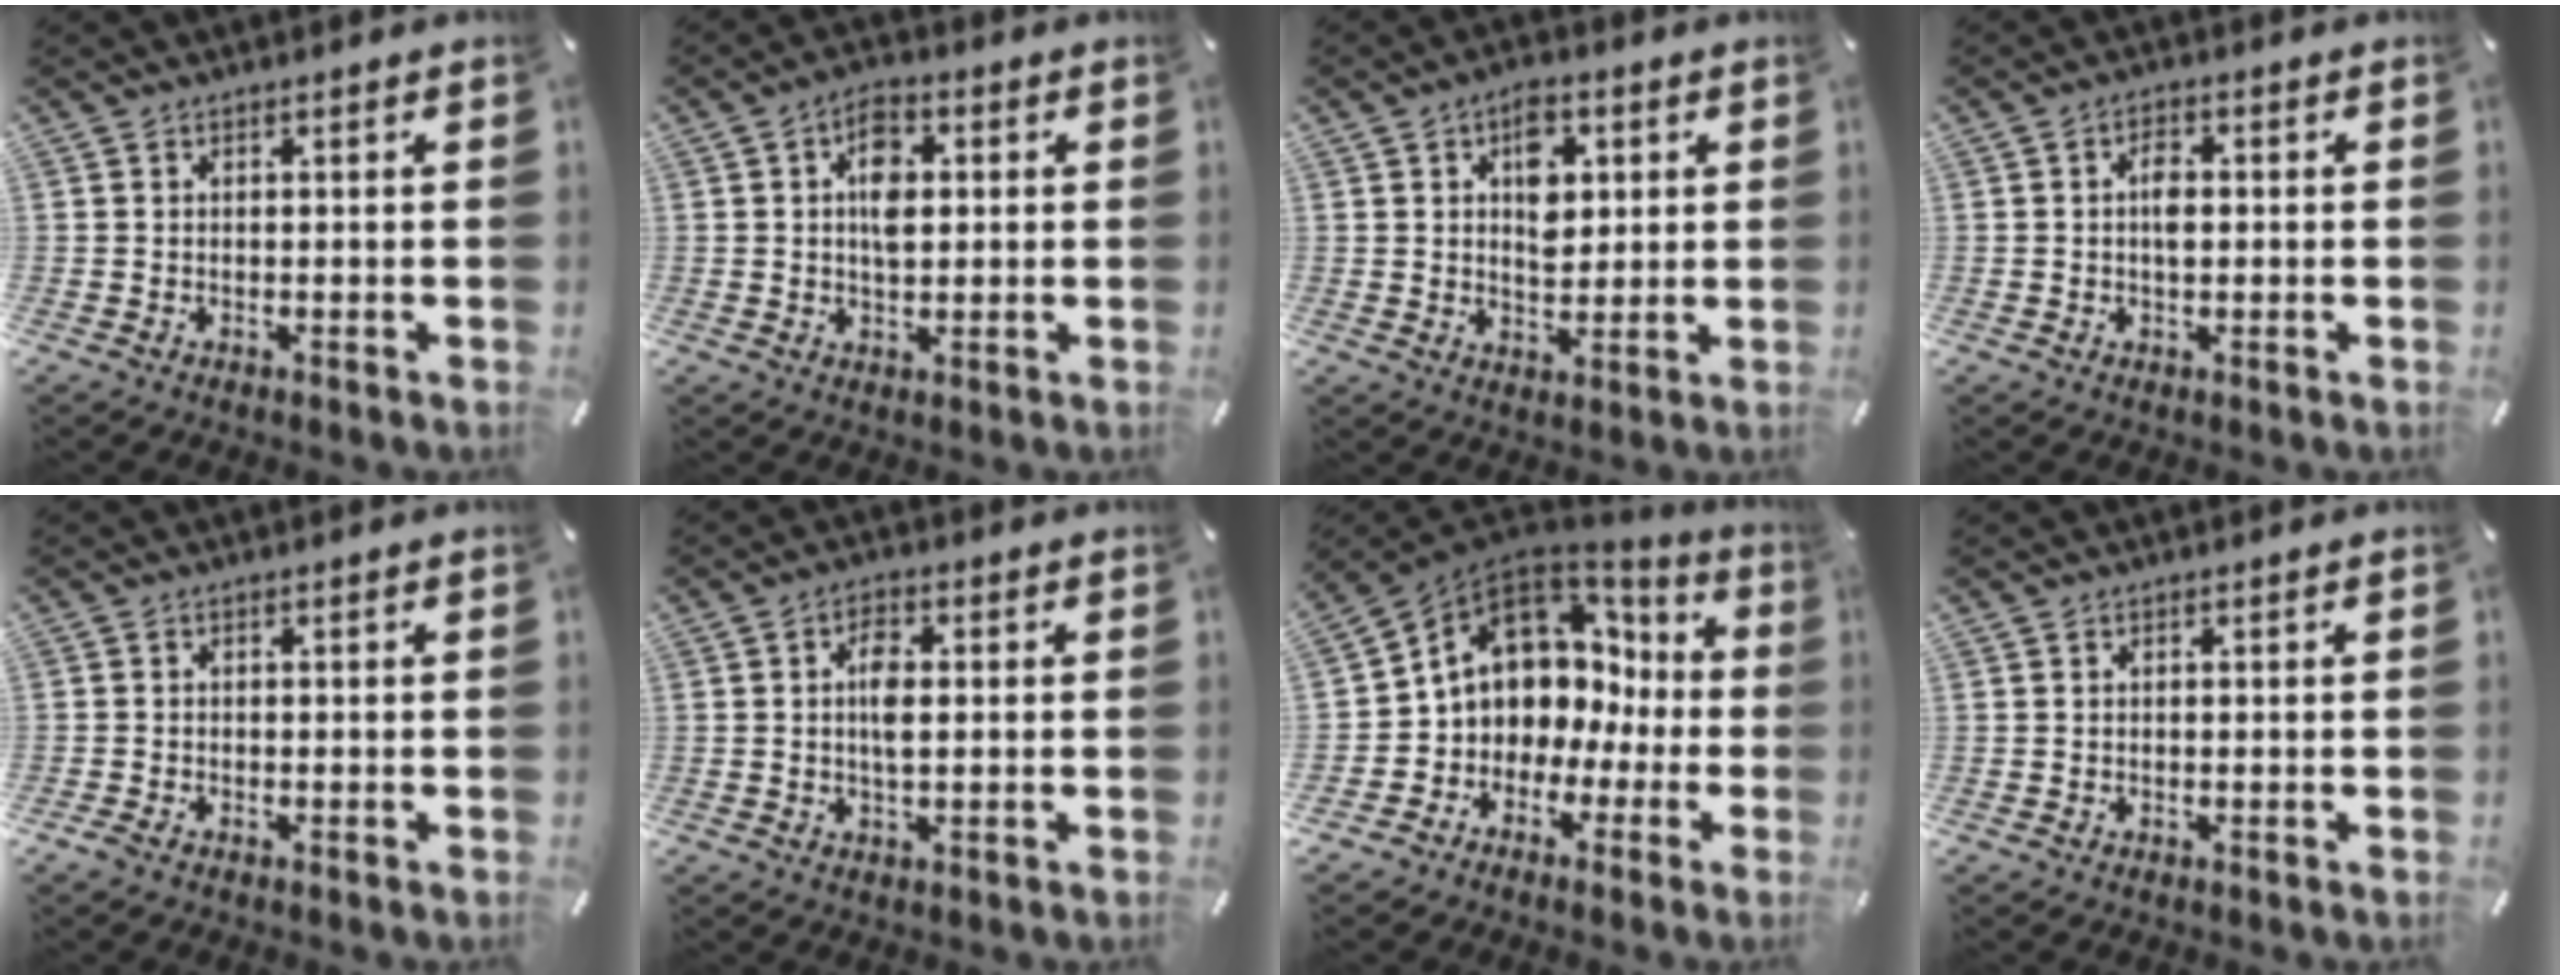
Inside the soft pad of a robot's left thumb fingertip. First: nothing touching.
{"total": 7.3, "force": [1.2, 4.5, 5.6], "torque": [-0.080, 0.002, 0.015]}
{"total": 8.4, "force": [2.6, 5.8, 5.4], "torque": [-0.069, -0.003, 0.040]}
{"total": 3.4, "force": [0.0, 1.9, 2.8], "torque": [-0.048, 0.001, -0.002]}
{"total": 1.0, "force": [-0.8, 0.4, 0.5], "torque": [-0.009, 0.000, -0.014]}
{"total": 5.0, "force": [0.4, 2.4, 4.3], "torque": [-0.086, 0.002, 0.001]}
{"total": 9.4, "force": [2.7, 8.4, 3.5], "torque": [-0.080, -0.026, 0.054]}
{"total": 0.0}